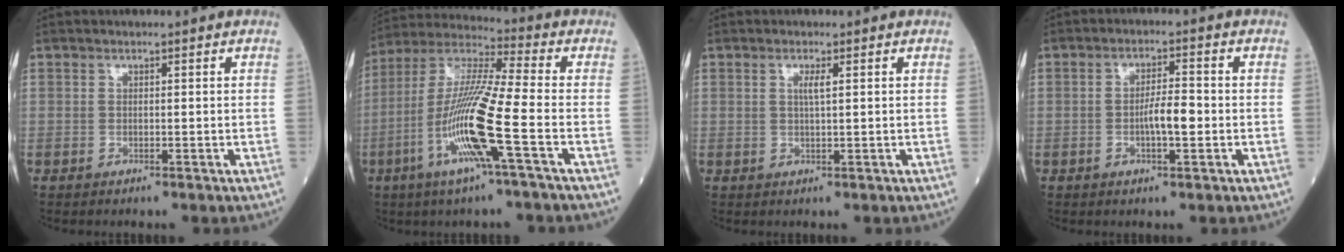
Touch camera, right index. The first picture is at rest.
{"total": 14.9, "force": [-5.0, -0.5, 14.0], "torque": [-0.292, -0.009, -0.104]}
{"total": 1.6, "force": [0.5, 0.0, 1.5], "torque": [-0.033, -0.001, 0.008]}
{"total": 4.2, "force": [-0.9, 0.8, 4.1], "torque": [-0.073, 0.003, -0.015]}